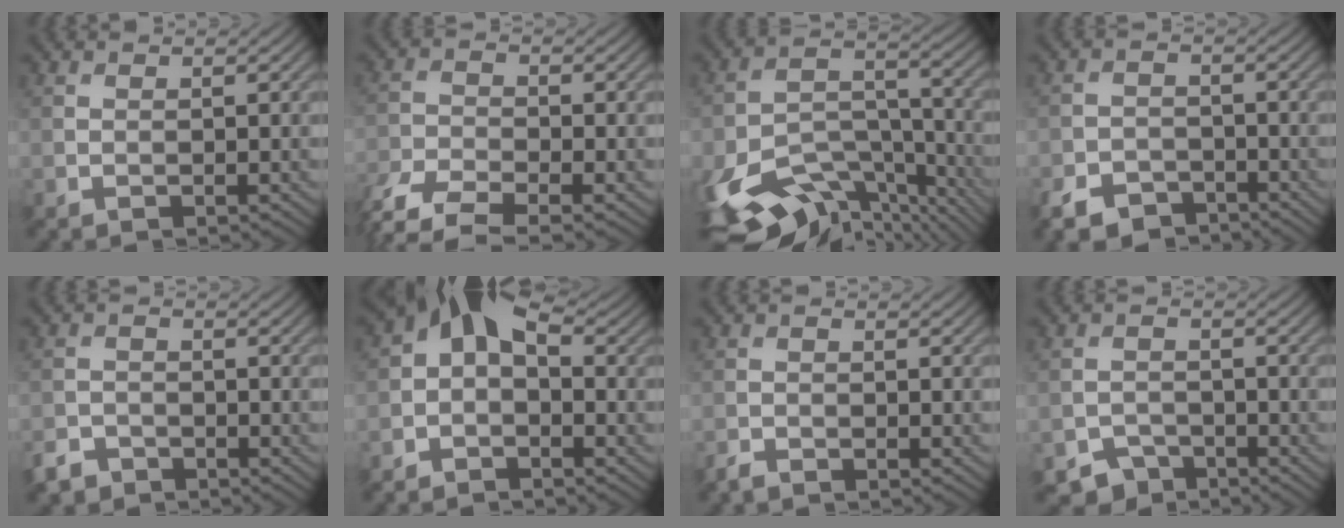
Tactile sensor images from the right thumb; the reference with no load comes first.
{"total": 5.3, "force": [-4.1, 1.8, 2.9], "torque": [-0.075, -0.013, -0.088]}
{"total": 14.8, "force": [-10.1, 7.3, 8.1], "torque": [-0.189, -0.041, -0.150]}
{"total": 5.0, "force": [-4.0, 2.5, 1.7], "torque": [-0.034, -0.005, -0.077]}
{"total": 2.7, "force": [-2.3, 1.3, 0.5], "torque": [-0.011, -0.001, -0.052]}
{"total": 5.5, "force": [0.1, 3.7, 4.0], "torque": [-0.069, 0.013, -0.015]}
{"total": 1.2, "force": [-1.1, 0.2, 0.2], "torque": [-0.009, 0.000, -0.025]}
{"total": 3.2, "force": [-2.7, 1.6, 0.4], "torque": [-0.002, 0.001, -0.051]}